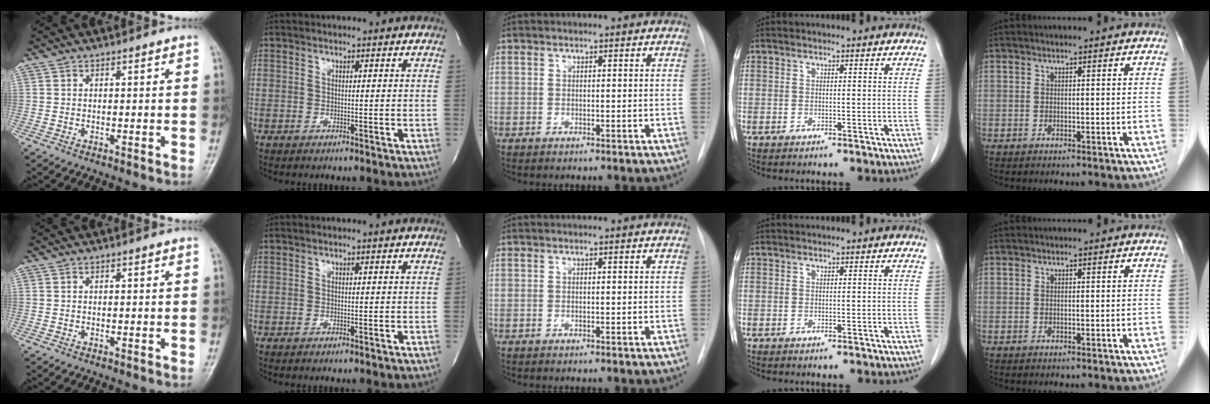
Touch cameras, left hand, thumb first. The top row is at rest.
{}